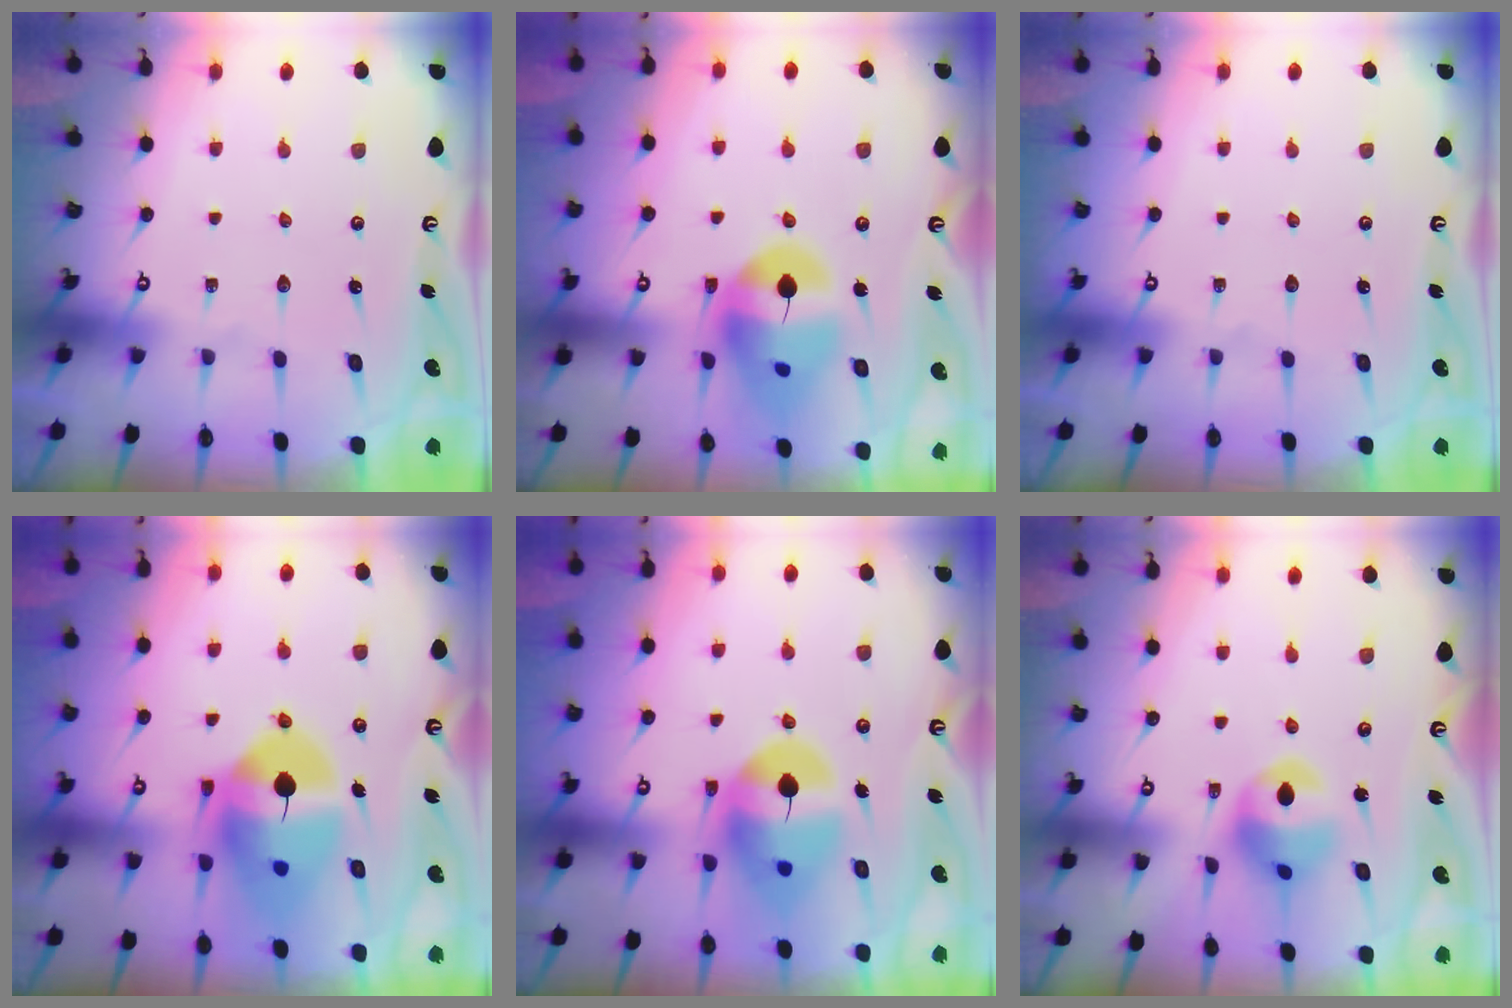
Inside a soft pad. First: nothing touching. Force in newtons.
{"total": 15.8, "press": 15.6, "slide": 2.1}
{"total": 0.0}
{"total": 16.4, "press": 16.2, "slide": 2.3}
{"total": 13.5, "press": 13.4, "slide": 2.0}
{"total": 12.5, "press": 12.4, "slide": 1.5}